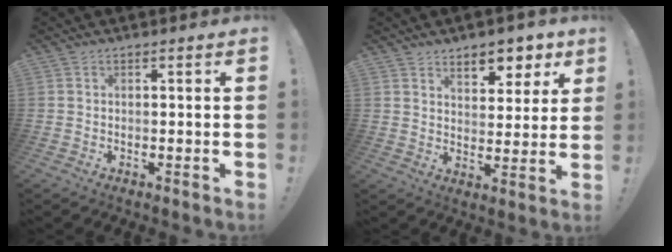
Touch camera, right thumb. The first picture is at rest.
{"total": 7.9, "force": [5.9, 4.4, 2.8], "torque": [-0.014, -0.054, 0.107]}